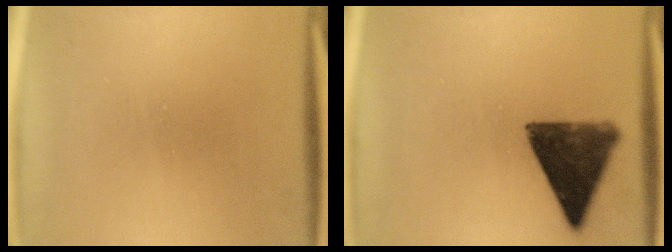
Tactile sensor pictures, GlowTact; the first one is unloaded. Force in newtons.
{"total": 11.1}